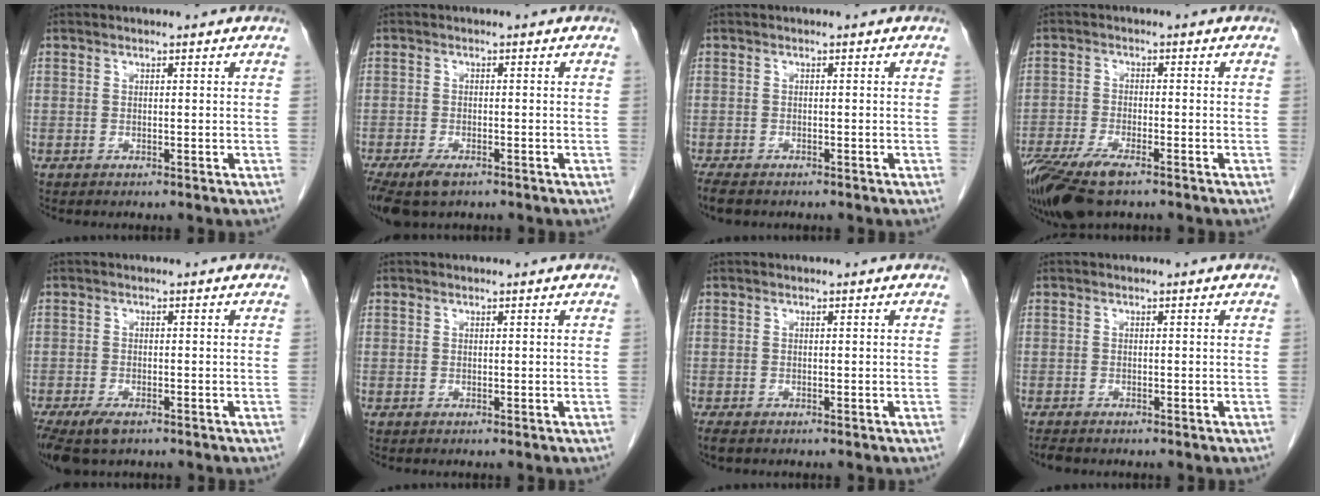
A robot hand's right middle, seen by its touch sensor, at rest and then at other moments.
{"total": 6.2, "force": [-4.3, 2.5, 3.7], "torque": [-0.067, -0.011, -0.073]}
{"total": 3.9, "force": [-3.1, 1.5, 1.9], "torque": [-0.037, -0.010, -0.047]}
{"total": 10.4, "force": [-7.2, 3.0, 6.9], "torque": [-0.127, -0.022, -0.126]}
{"total": 5.9, "force": [-4.1, 2.3, 3.5], "torque": [-0.066, -0.011, -0.069]}
{"total": 0.0}
{"total": 2.2, "force": [-1.7, 1.0, 1.1], "torque": [-0.024, -0.006, -0.024]}
{"total": 2.1, "force": [-1.8, 0.7, 0.9], "torque": [-0.019, -0.006, -0.024]}